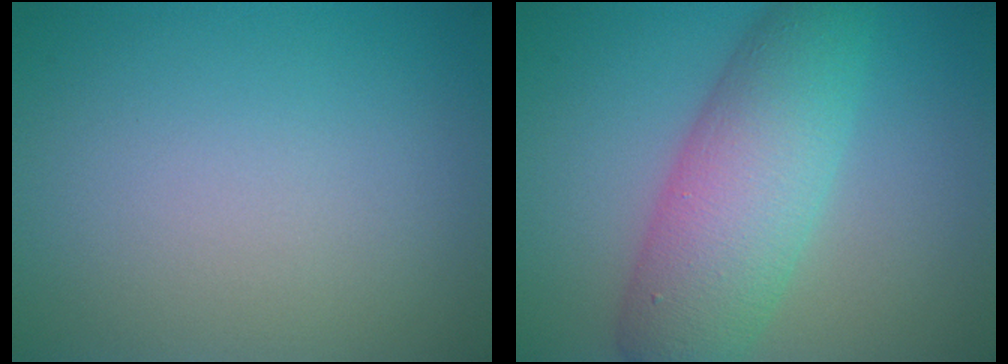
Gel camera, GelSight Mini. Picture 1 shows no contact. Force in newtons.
{"total": 7.6, "press": 7.6, "slide": 0.1}